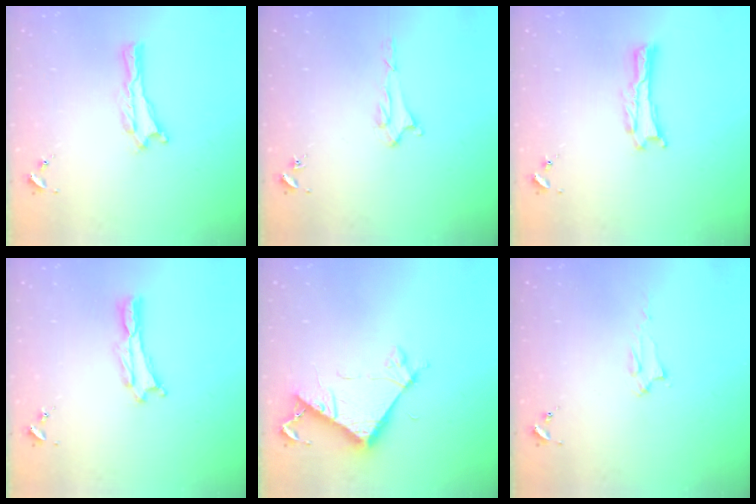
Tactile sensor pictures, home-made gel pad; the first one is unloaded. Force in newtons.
{"total": 1.5, "press": 1.5, "slide": 0.2}
{"total": 0.0}
{"total": 0.0}
{"total": 6.9, "press": 6.9, "slide": 0.4}
{"total": 2.0, "press": 2.0, "slide": 0.2}